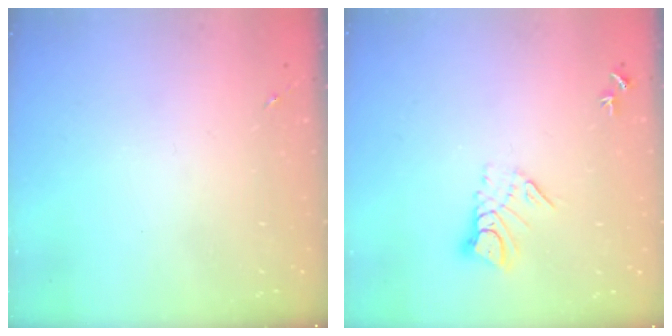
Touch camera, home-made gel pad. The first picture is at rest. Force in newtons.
{"total": 8.3, "press": 8.3, "slide": 0.8}